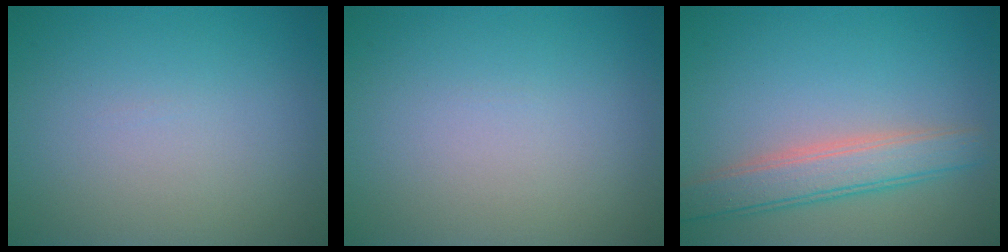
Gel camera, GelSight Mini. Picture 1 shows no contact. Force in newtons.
{"total": 0.0}
{"total": 4.1, "press": 4.1, "slide": 0.3}